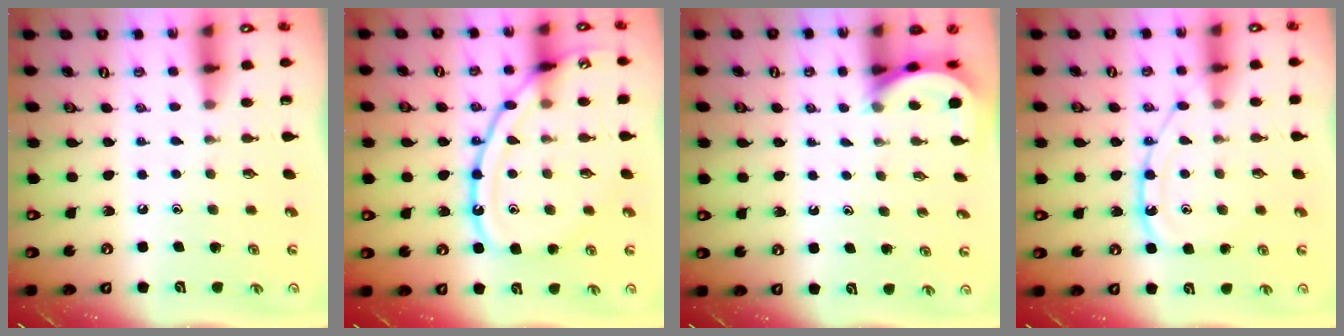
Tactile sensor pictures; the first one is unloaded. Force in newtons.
{"total": 15.7, "press": 15.7, "slide": 1.2}
{"total": 4.7, "press": 4.6, "slide": 0.3}
{"total": 12.6, "press": 12.5, "slide": 1.1}